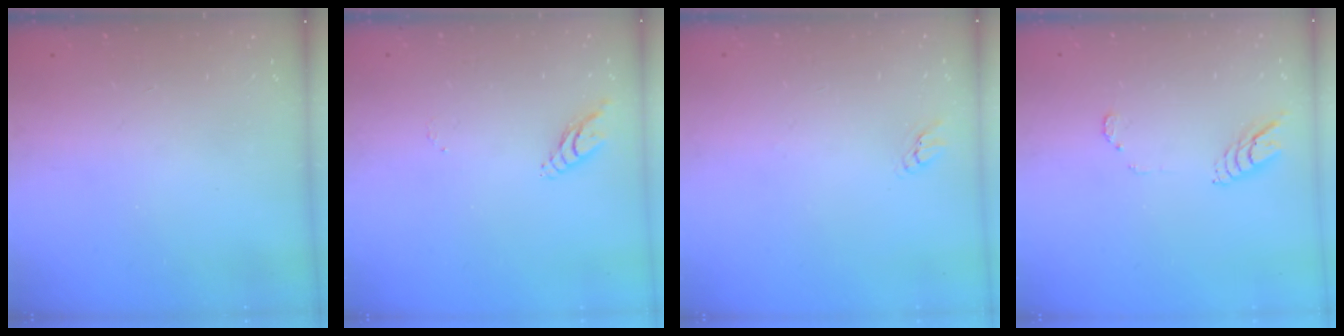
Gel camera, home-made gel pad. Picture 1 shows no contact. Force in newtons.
{"total": 5.4, "press": 5.4, "slide": 0.2}
{"total": 2.2, "press": 2.2, "slide": 0.1}
{"total": 5.8, "press": 5.8, "slide": 0.2}